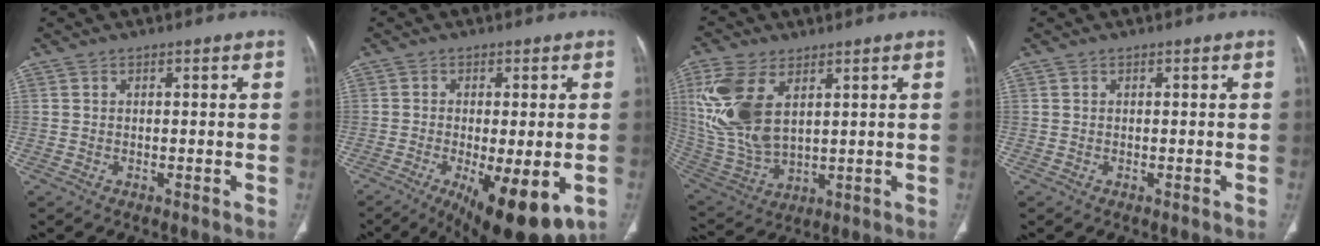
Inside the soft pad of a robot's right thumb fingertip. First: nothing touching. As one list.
[{"total": 14.9, "force": [-5.8, 5.0, 12.8], "torque": [-0.167, -0.016, -0.075]}, {"total": 15.5, "force": [5.3, 8.5, 11.8], "torque": [-0.263, -0.016, 0.119]}, {"total": 0.0}]